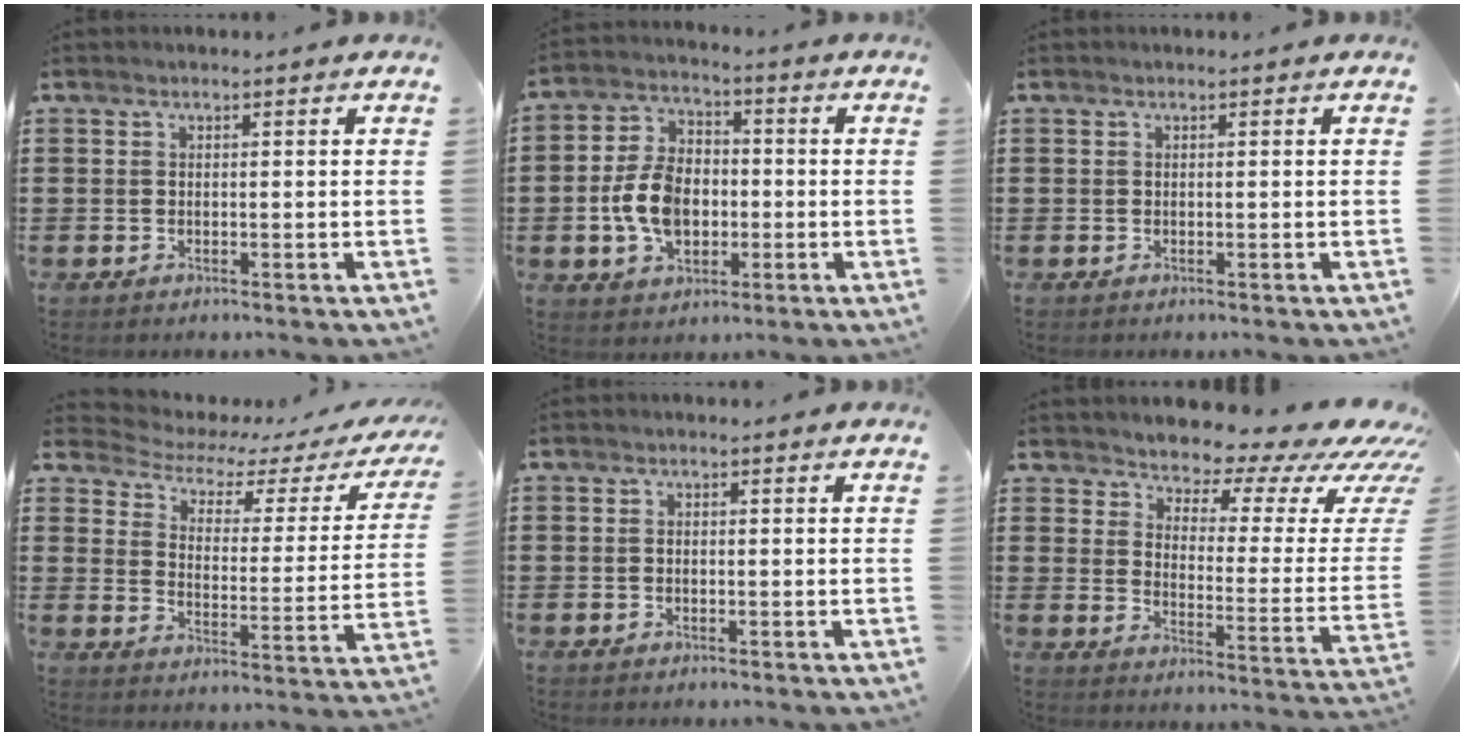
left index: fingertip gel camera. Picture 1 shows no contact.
{"total": 9.0, "force": [-1.5, 6.1, 6.4], "torque": [-0.150, 0.010, -0.031]}
{"total": 0.0}
{"total": 3.2, "force": [2.5, 1.4, 1.4], "torque": [-0.050, -0.016, 0.033]}
{"total": 0.5, "force": [-0.4, 0.4, 0.2], "torque": [-0.006, 0.000, -0.007]}
{"total": 5.8, "force": [5.1, 1.9, 2.0], "torque": [-0.046, -0.050, 0.083]}